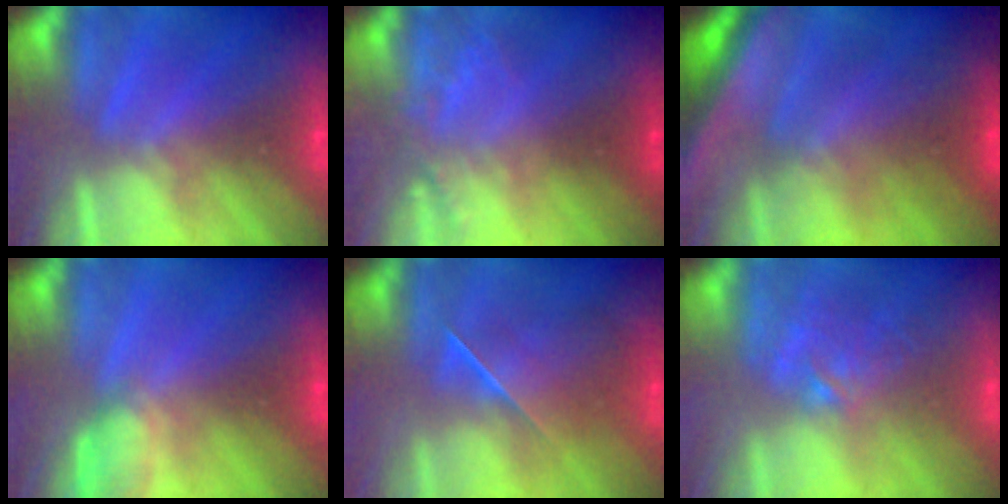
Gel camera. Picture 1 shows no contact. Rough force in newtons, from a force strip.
{"total": 1.9}
{"total": 5.7}
{"total": 3.9}
{"total": 2.4}
{"total": 2.7}